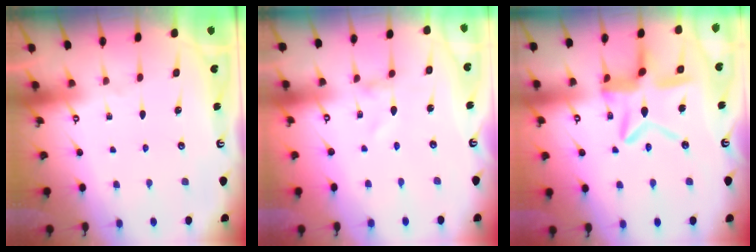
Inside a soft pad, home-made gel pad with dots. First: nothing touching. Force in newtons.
{"total": 0.7, "press": 0.7, "slide": 0.1}
{"total": 12.5, "press": 12.5, "slide": 0.9}